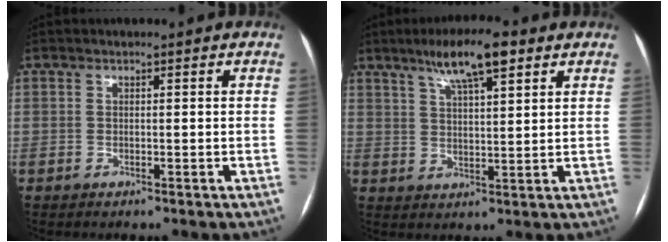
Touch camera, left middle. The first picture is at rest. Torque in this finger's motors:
{"motor_torque": [0.87, -0.80, 0.13, 0.03]}